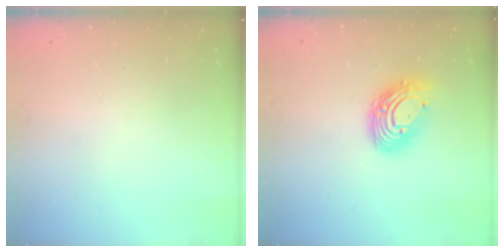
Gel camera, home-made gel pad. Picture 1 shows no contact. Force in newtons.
{"total": 13.0, "press": 12.9, "slide": 1.2}